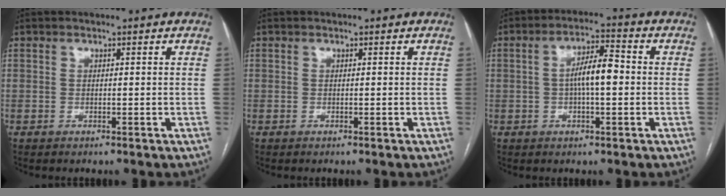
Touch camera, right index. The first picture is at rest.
{"total": 0.0}
{"total": 6.5, "force": [-0.2, 1.5, 6.3], "torque": [-0.117, 0.015, -0.006]}